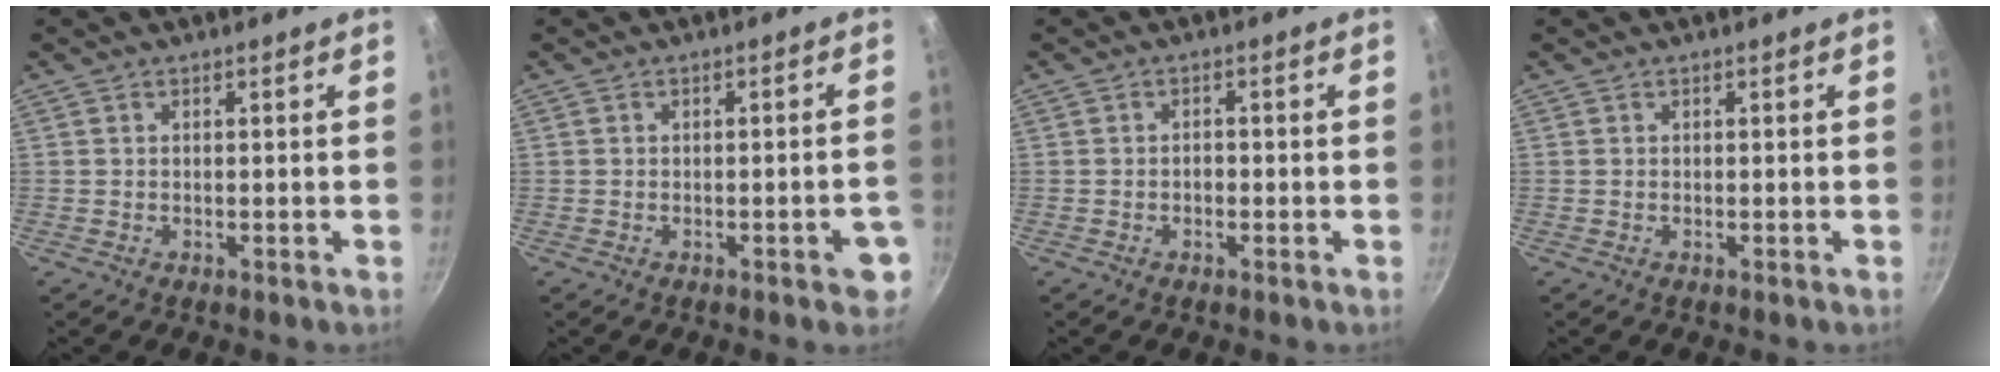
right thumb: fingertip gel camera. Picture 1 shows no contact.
{"total": 4.3, "force": [-1.8, 1.5, 3.6], "torque": [-0.030, 0.014, -0.020]}
{"total": 1.4, "force": [-0.5, 0.9, 0.9], "torque": [-0.013, 0.007, -0.007]}
{"total": 0.0}